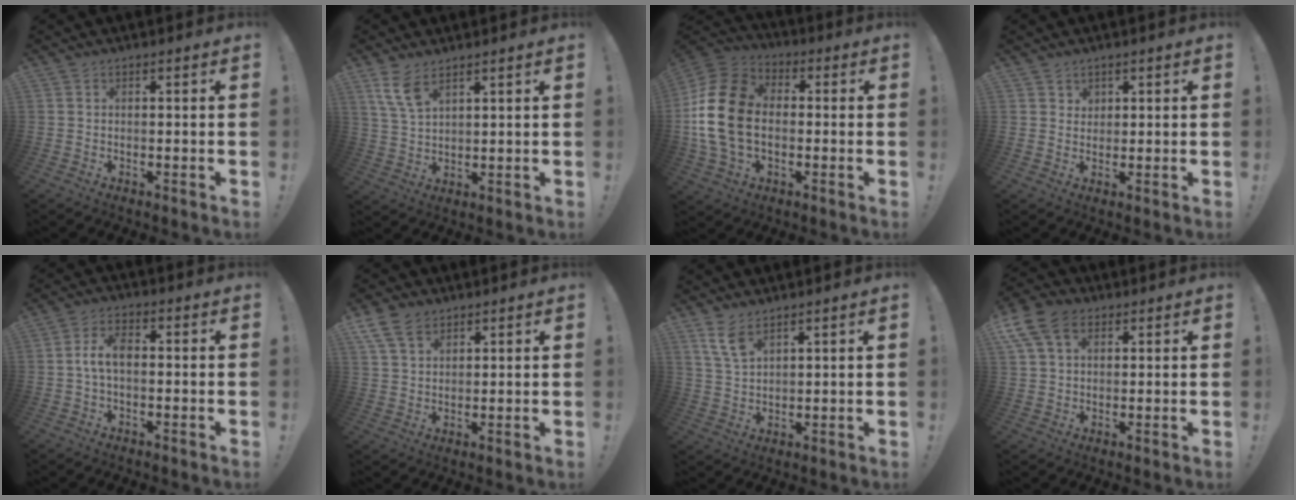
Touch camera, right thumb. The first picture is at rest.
{"total": 7.5, "force": [4.9, 3.5, 4.4], "torque": [-0.080, -0.022, 0.096]}
{"total": 20.1, "force": [-0.6, 14.3, 14.1], "torque": [-0.265, 0.030, 0.000]}
{"total": 2.4, "force": [1.8, 1.6, 0.2], "torque": [0.000, -0.010, 0.031]}
{"total": 6.5, "force": [-0.3, 3.4, 5.6], "torque": [-0.117, 0.014, -0.003]}
{"total": 7.9, "force": [5.0, 4.8, 3.9], "torque": [-0.080, -0.012, 0.101]}
{"total": 7.0, "force": [4.8, 3.5, 3.7], "torque": [-0.069, -0.023, 0.093]}
{"total": 11.0, "force": [4.9, 7.4, 6.6], "torque": [-0.136, -0.004, 0.097]}